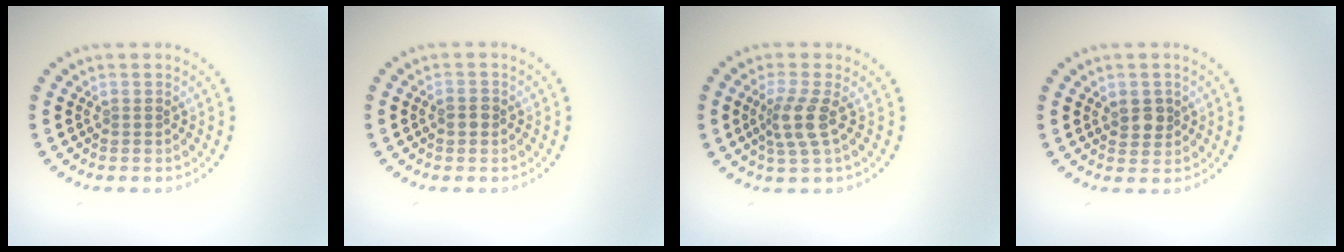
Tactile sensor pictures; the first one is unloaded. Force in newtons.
{"total": 1.2, "press": 1.2, "slide": 0.1}
{"total": 2.8, "press": 2.2, "slide": 1.7}
{"total": 1.8, "press": 1.8, "slide": 0.5}